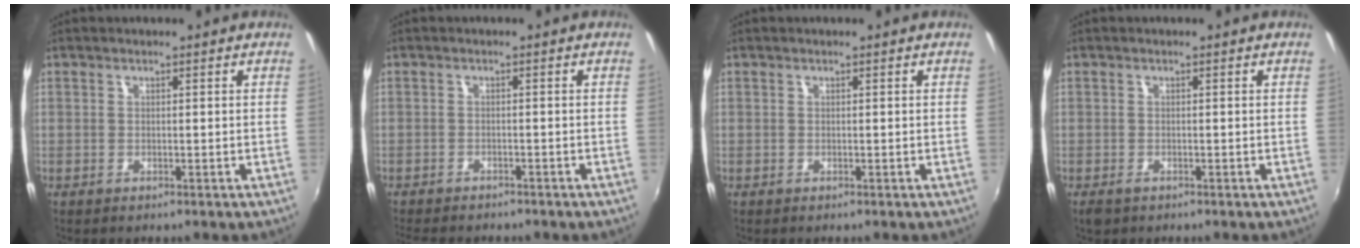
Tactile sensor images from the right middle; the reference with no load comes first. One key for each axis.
{"total": 7.2, "fx": -6.2, "fy": 2.0, "fz": 2.9, "tx": -0.072, "ty": -0.018, "tz": -0.094}
{"total": 0.0}
{"total": 2.3, "fx": -1.5, "fy": 1.3, "fz": 1.2, "tx": -0.024, "ty": -0.009, "tz": -0.026}